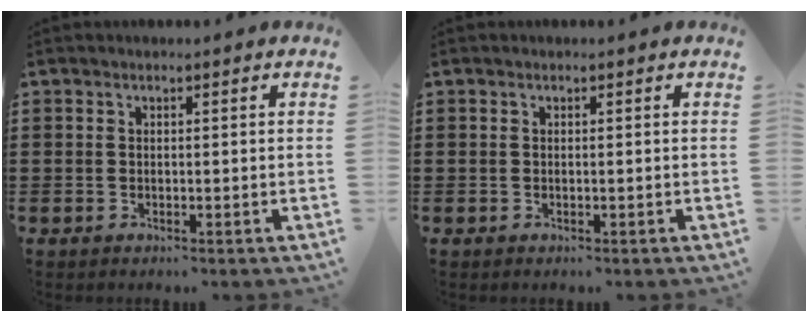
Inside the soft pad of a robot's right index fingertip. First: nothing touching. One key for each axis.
{"total": 0.0}